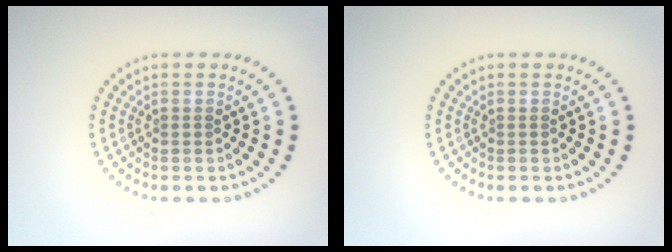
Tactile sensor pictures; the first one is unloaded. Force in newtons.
{"total": 0.0}